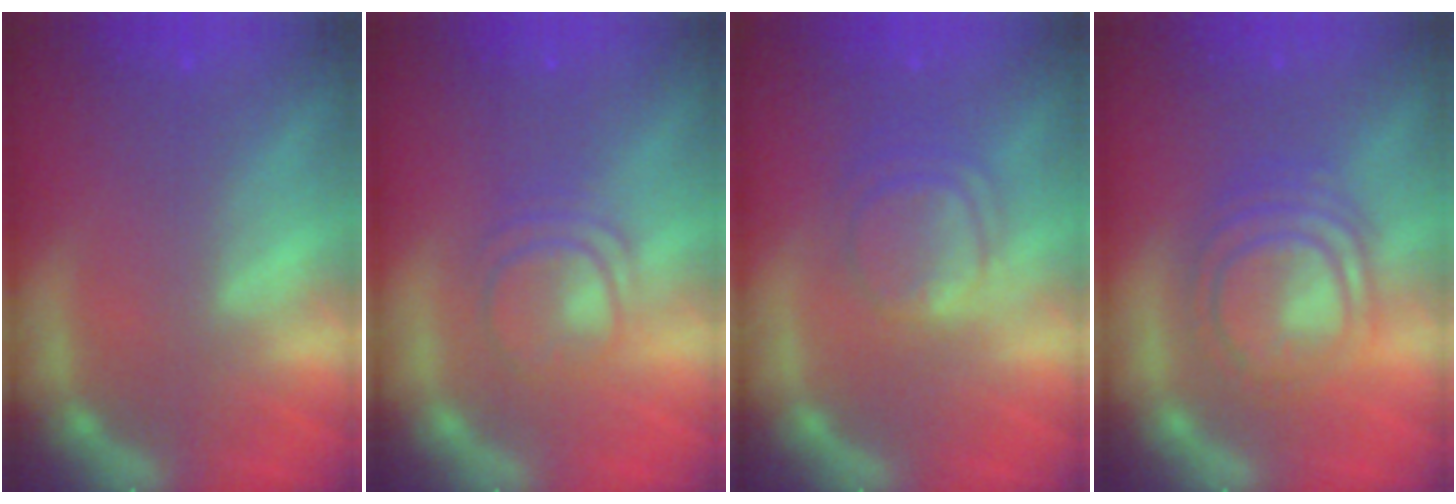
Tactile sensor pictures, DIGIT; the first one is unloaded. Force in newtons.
{"total": 4.0}
{"total": 4.5}
{"total": 7.6}